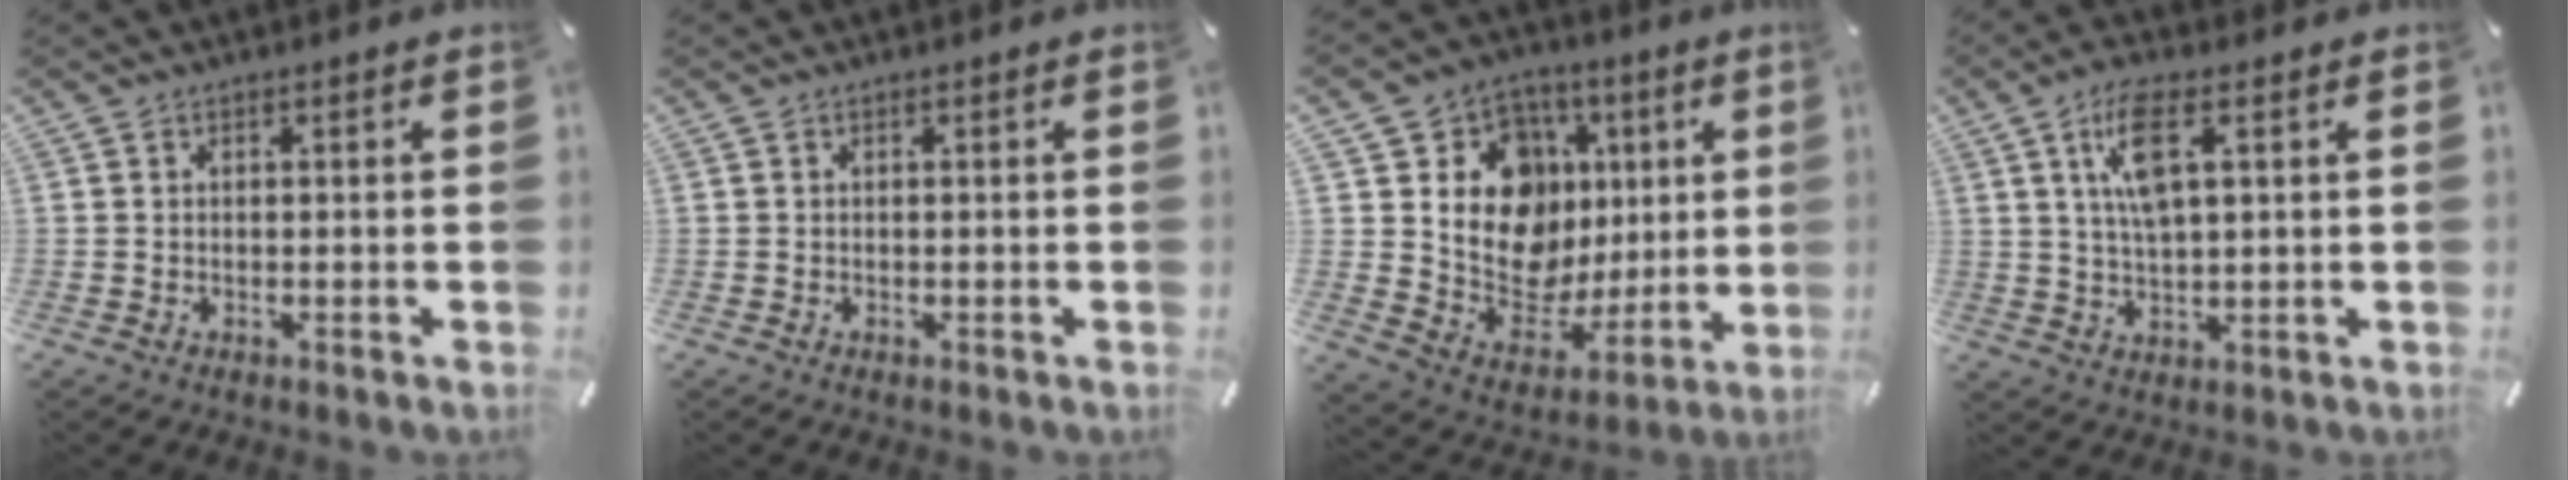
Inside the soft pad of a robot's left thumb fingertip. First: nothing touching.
{"total": 0.0}
{"total": 15.1, "force": [3.0, 13.4, 6.1], "torque": [-0.077, -0.028, 0.072]}
{"total": 8.8, "force": [3.3, 3.3, 7.4], "torque": [-0.150, 0.001, 0.054]}